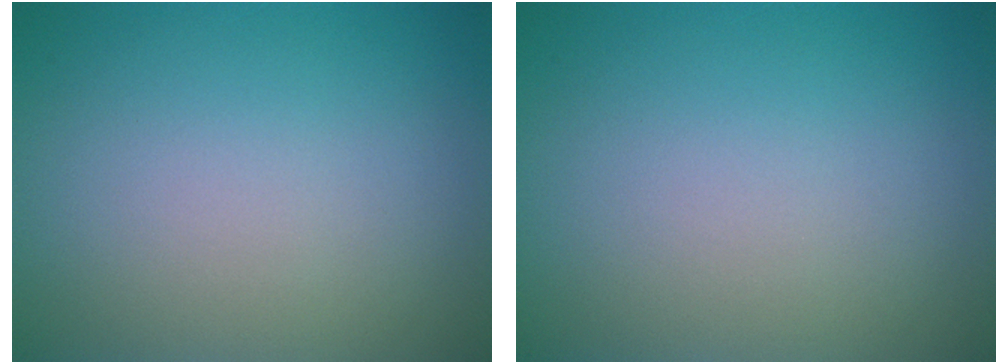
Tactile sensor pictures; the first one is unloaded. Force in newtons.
{"total": 0.0}